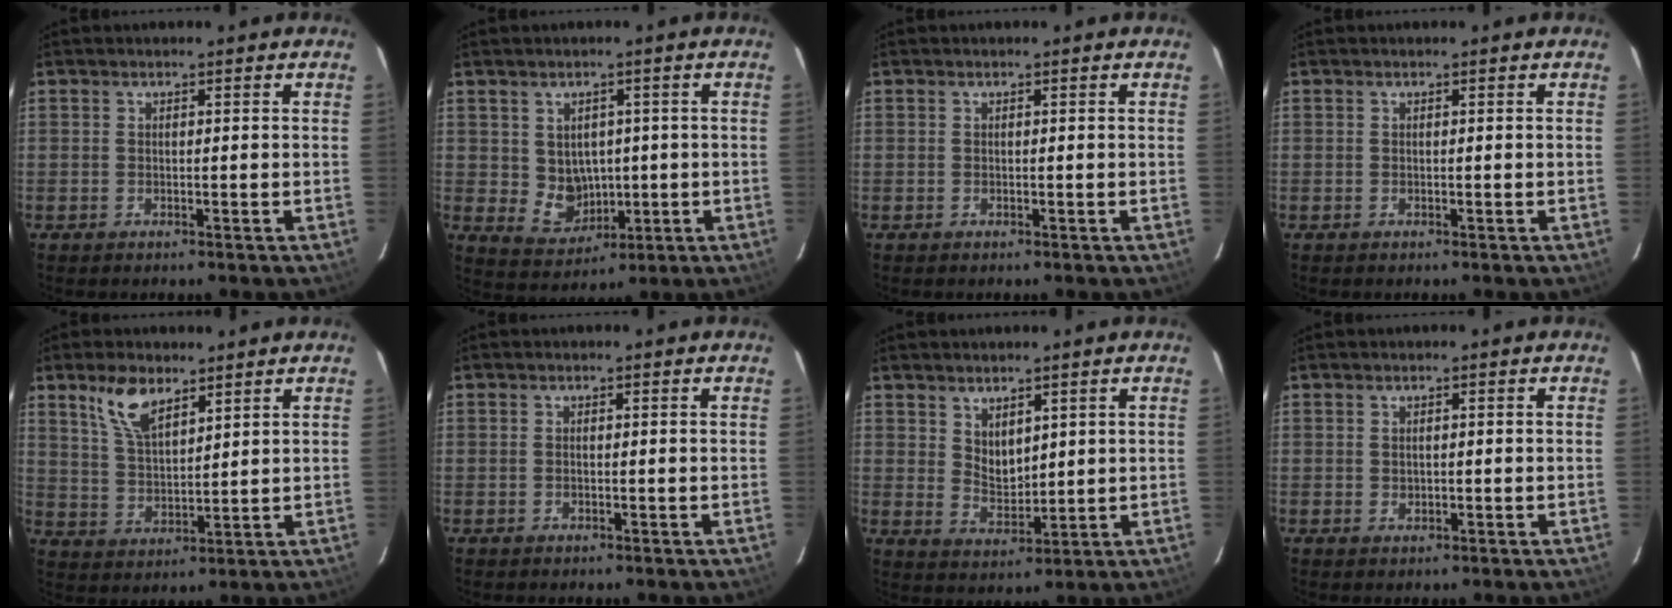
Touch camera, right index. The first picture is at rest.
{"total": 6.4, "force": [0.3, 5.8, 2.7], "torque": [-0.055, 0.003, 0.026]}
{"total": 0.0}
{"total": 0.0}
{"total": 8.2, "force": [5.3, 3.6, 5.1], "torque": [-0.099, 0.010, 0.109]}
{"total": 0.6, "force": [-0.1, 0.3, 0.5], "torque": [-0.012, 0.001, -0.002]}
{"total": 4.9, "force": [2.8, 2.9, 2.7], "torque": [-0.040, -0.002, 0.058]}
{"total": 1.0, "force": [0.0, 0.8, 0.5], "torque": [-0.008, 0.002, 0.001]}